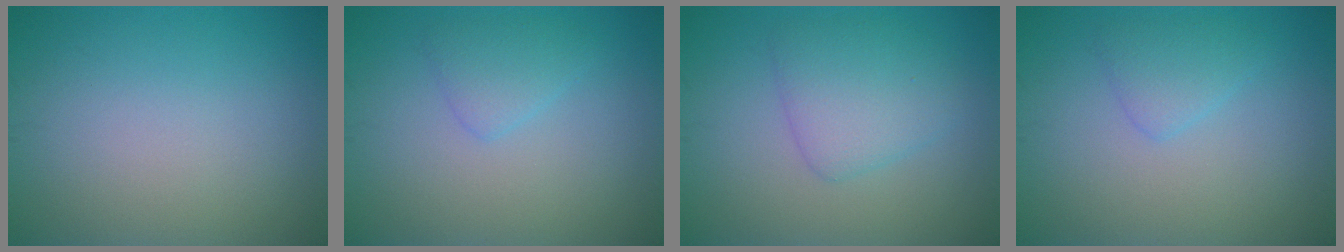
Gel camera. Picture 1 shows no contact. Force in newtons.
{"total": 1.8, "press": 1.8, "slide": 0.2}
{"total": 3.6, "press": 3.6, "slide": 0.1}
{"total": 1.8, "press": 1.8, "slide": 0.2}